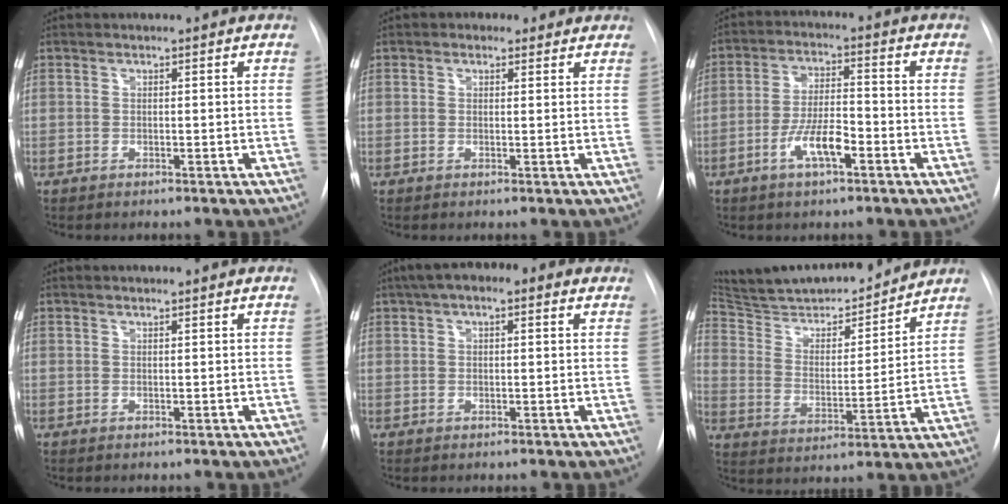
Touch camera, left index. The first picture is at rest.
{"total": 2.5, "force": [1.6, 1.8, 0.9], "torque": [-0.011, 0.014, 0.019]}
{"total": 6.8, "force": [-3.2, 1.8, 5.7], "torque": [-0.114, 0.002, -0.058]}
{"total": 0.8, "force": [0.8, 0.0, 0.3], "torque": [-0.011, 0.010, 0.012]}
{"total": 7.3, "force": [4.2, 2.8, 5.3], "torque": [-0.088, 0.039, 0.060]}
{"total": 20.2, "force": [18.7, 3.3, 7.1], "torque": [-0.113, -0.002, 0.293]}